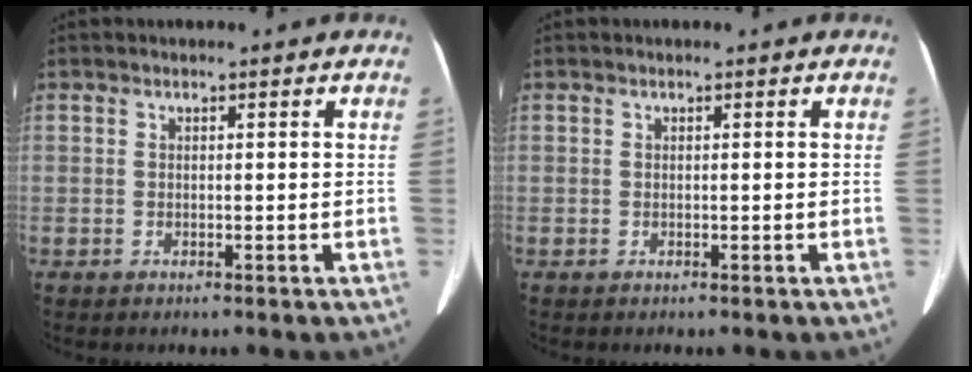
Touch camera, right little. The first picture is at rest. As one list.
[{"total": 0.0}]